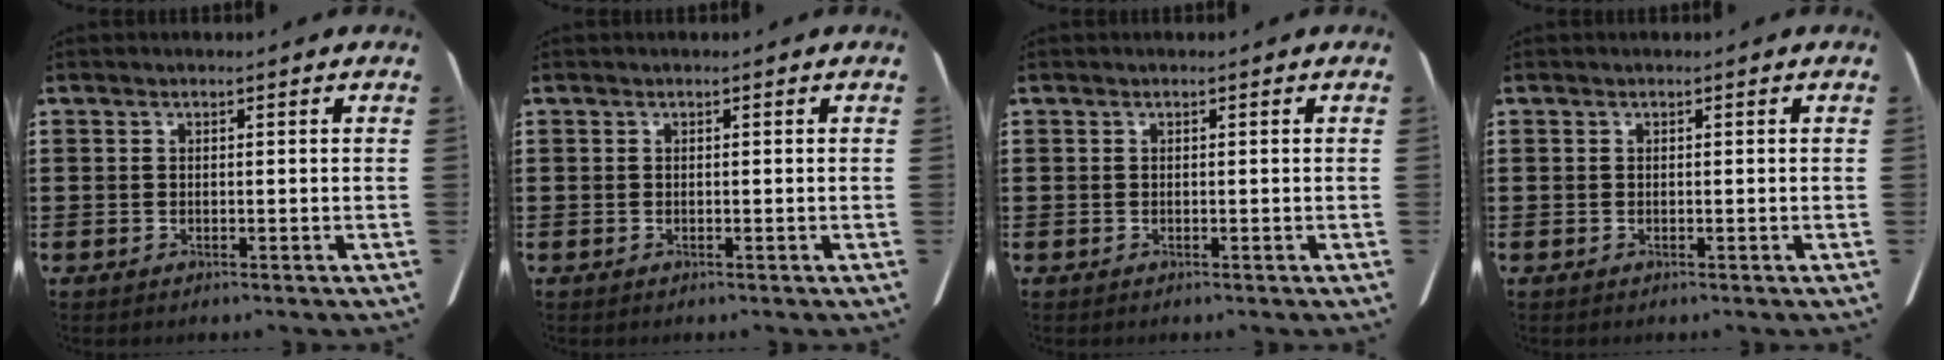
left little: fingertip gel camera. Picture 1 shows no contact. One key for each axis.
{"total": 0.0}
{"total": 0.0}
{"total": 0.0}